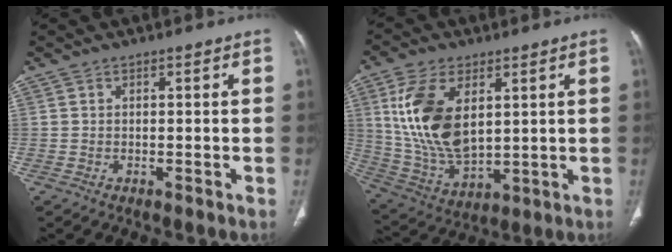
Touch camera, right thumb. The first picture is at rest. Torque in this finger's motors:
{"motor_torque": [-0.23, 1.63, 1.42, 1.32, 0.59]}